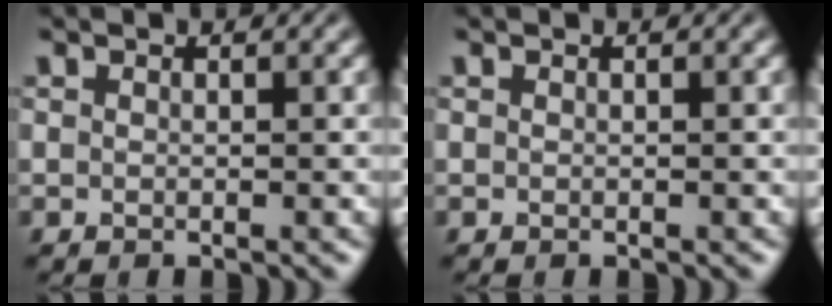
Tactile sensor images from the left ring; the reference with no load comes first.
{"total": 0.0}